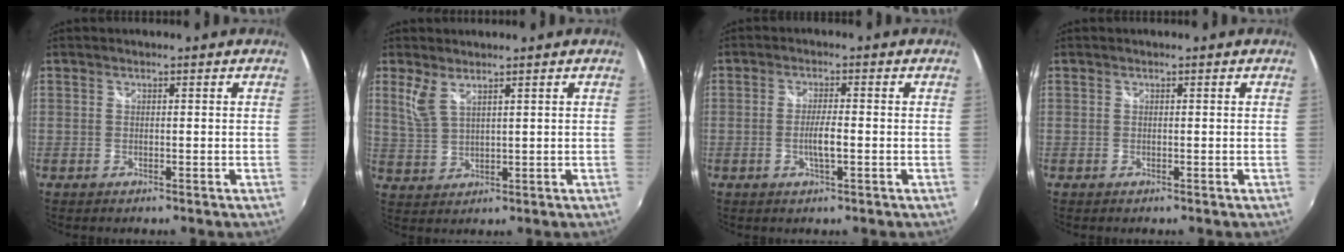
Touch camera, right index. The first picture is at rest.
{"total": 4.2, "force": [2.7, 1.4, 2.9], "torque": [-0.064, -0.003, 0.059]}
{"total": 3.3, "force": [-0.9, 0.4, 3.2], "torque": [-0.059, -0.004, -0.016]}
{"total": 0.0}